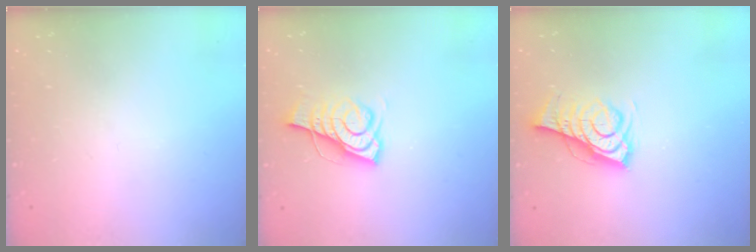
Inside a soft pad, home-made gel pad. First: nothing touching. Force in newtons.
{"total": 9.2, "press": 9.1, "slide": 1.7}
{"total": 8.7, "press": 8.4, "slide": 2.4}